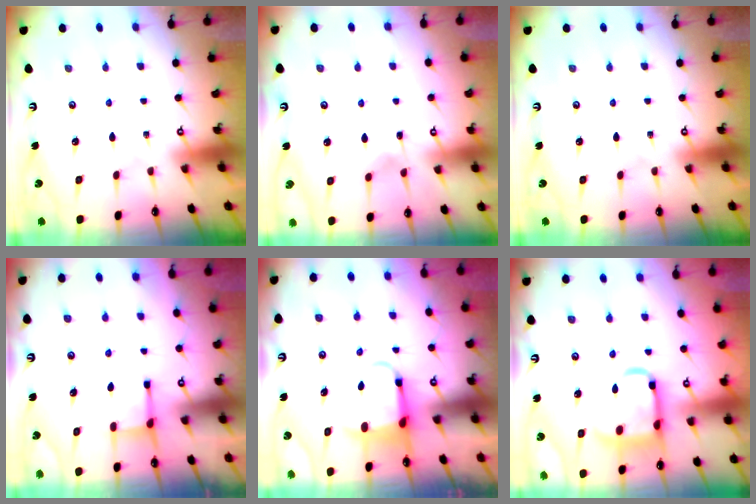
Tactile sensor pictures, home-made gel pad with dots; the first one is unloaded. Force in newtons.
{"total": 3.0, "press": 2.9, "slide": 0.4}
{"total": 0.0}
{"total": 2.4, "press": 2.4, "slide": 0.3}
{"total": 3.9, "press": 3.8, "slide": 1.1}
{"total": 12.4, "press": 12.4, "slide": 1.1}